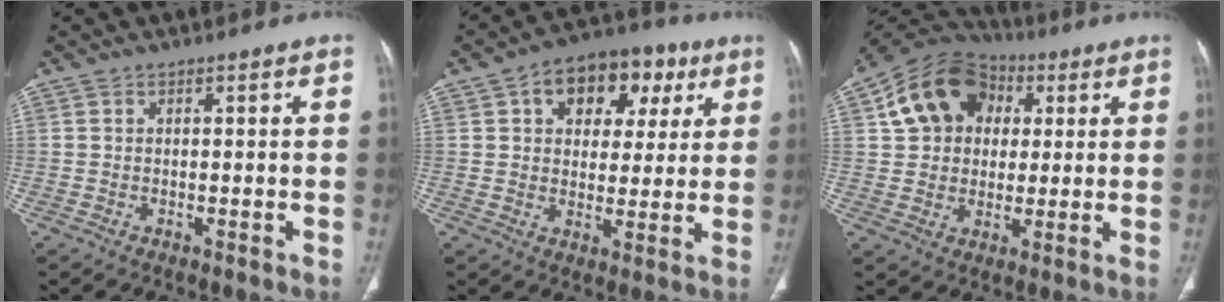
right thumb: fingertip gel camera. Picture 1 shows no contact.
{"total": 14.6, "force": [6.0, 9.8, 9.0], "torque": [-0.078, 0.006, 0.086]}
{"total": 15.3, "force": [4.1, 12.1, 8.3], "torque": [-0.123, 0.013, 0.063]}